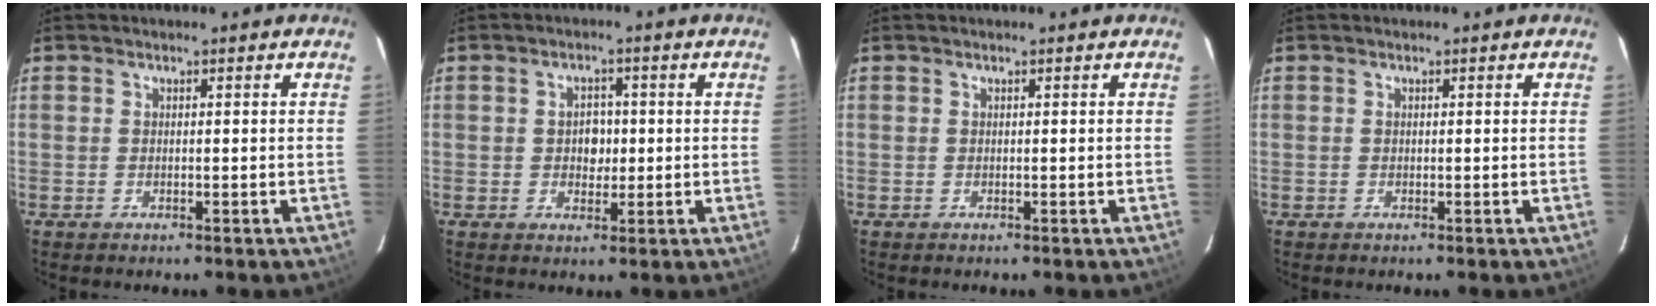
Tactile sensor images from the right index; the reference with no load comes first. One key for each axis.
{"total": 3.6, "fx": -0.1, "fy": 2.9, "fz": 2.1, "tx": -0.033, "ty": 0.009, "tz": 0.000}
{"total": 0.0}
{"total": 0.0}